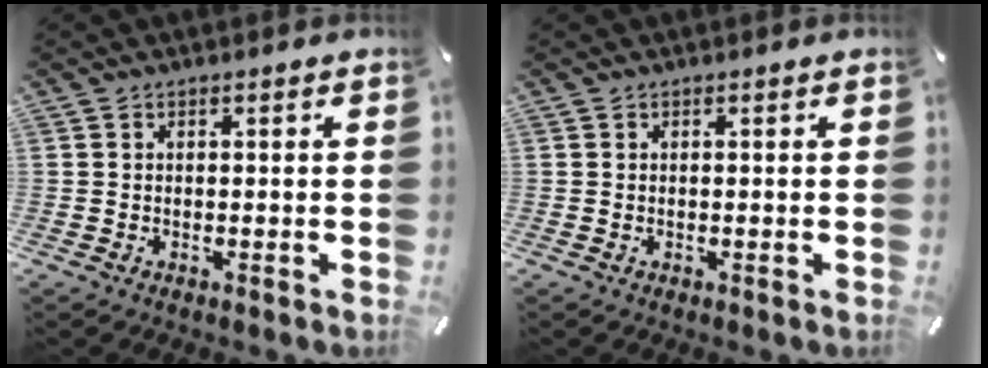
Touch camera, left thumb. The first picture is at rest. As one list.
[{"total": 0.0}]